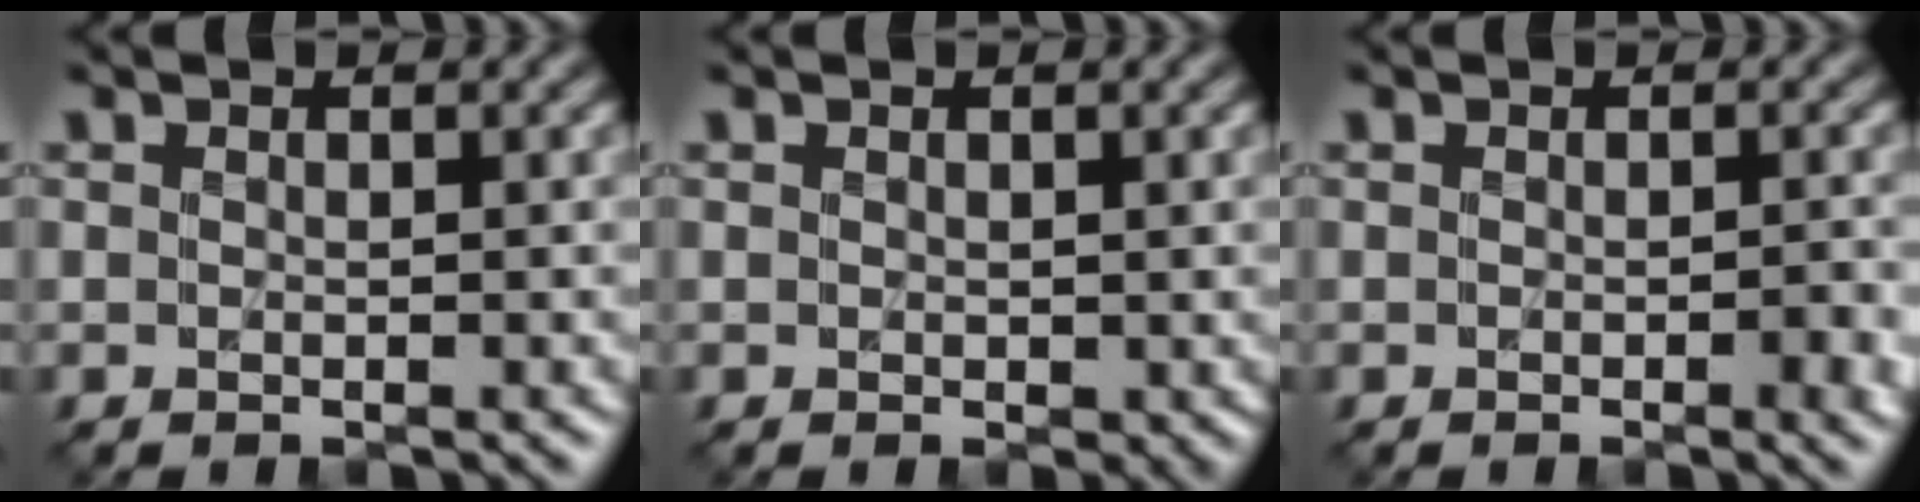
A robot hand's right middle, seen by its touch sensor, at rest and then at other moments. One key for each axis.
{"total": 0.8, "fx": 0.3, "fy": 0.6, "fz": 0.5, "tx": -0.008, "ty": 0.001, "tz": 0.007}
{"total": 1.7, "fx": -0.5, "fy": 0.4, "fz": 1.6, "tx": -0.020, "ty": -0.003, "tz": -0.006}